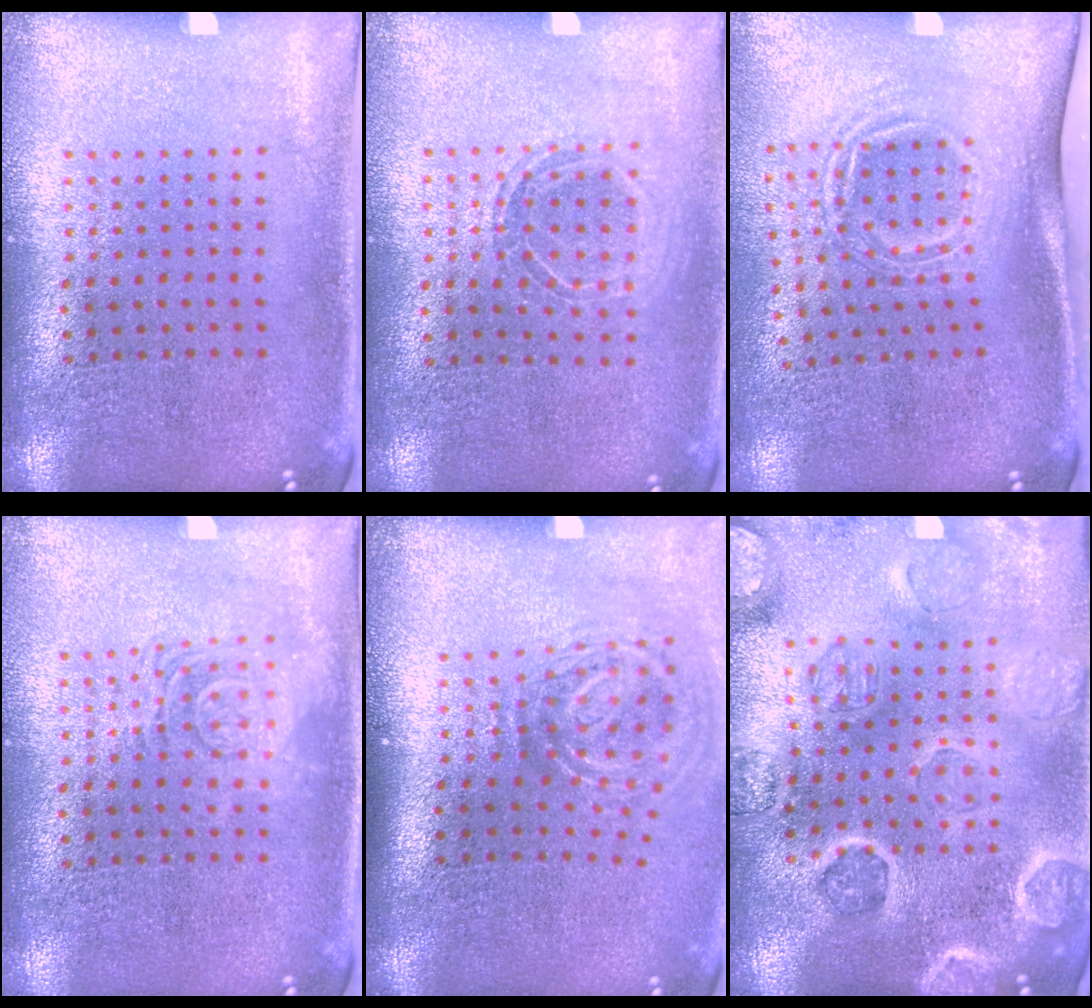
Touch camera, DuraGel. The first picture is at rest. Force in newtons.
{"total": 1.2, "press": 1.1, "slide": 0.4}
{"total": 1.7, "press": 1.2, "slide": 1.2}
{"total": 2.7, "press": 2.6, "slide": 0.4}
{"total": 2.0, "press": 1.2, "slide": 1.6}
{"total": 2.7, "press": 2.7, "slide": 0.2}